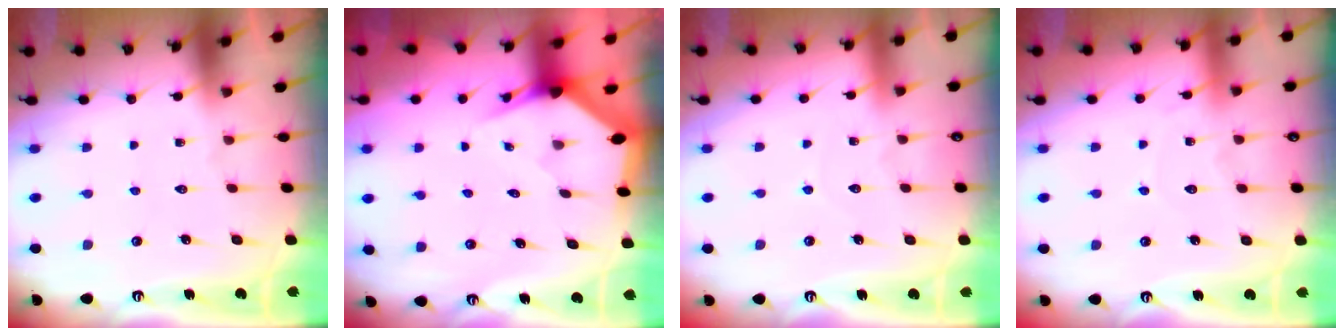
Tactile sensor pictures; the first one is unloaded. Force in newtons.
{"total": 4.3, "press": 4.3, "slide": 0.2}
{"total": 3.2, "press": 3.2, "slide": 0.3}
{"total": 3.4, "press": 3.4, "slide": 0.4}